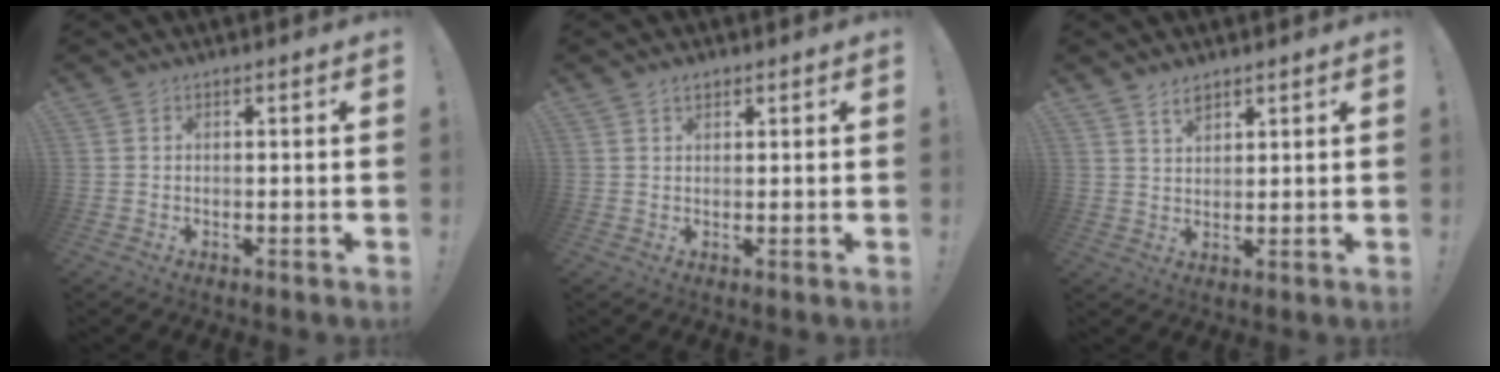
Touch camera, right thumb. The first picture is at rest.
{"total": 1.8, "force": [1.2, 0.9, 0.9], "torque": [-0.019, 0.001, 0.022]}
{"total": 3.6, "force": [2.9, 1.8, 1.3], "torque": [-0.015, -0.017, 0.051]}